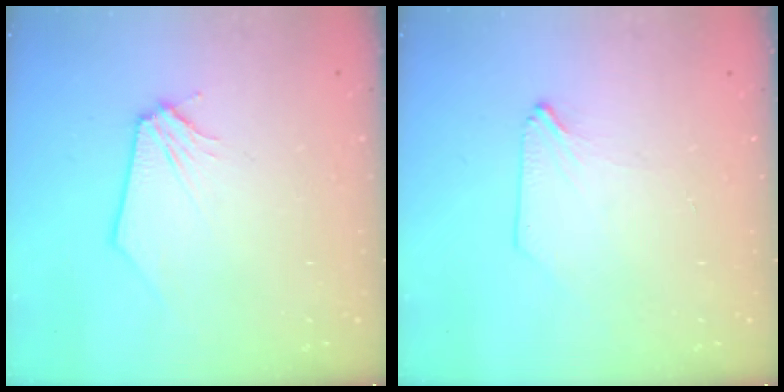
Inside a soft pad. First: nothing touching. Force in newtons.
{"total": 0.6, "press": 0.6, "slide": 0.1}